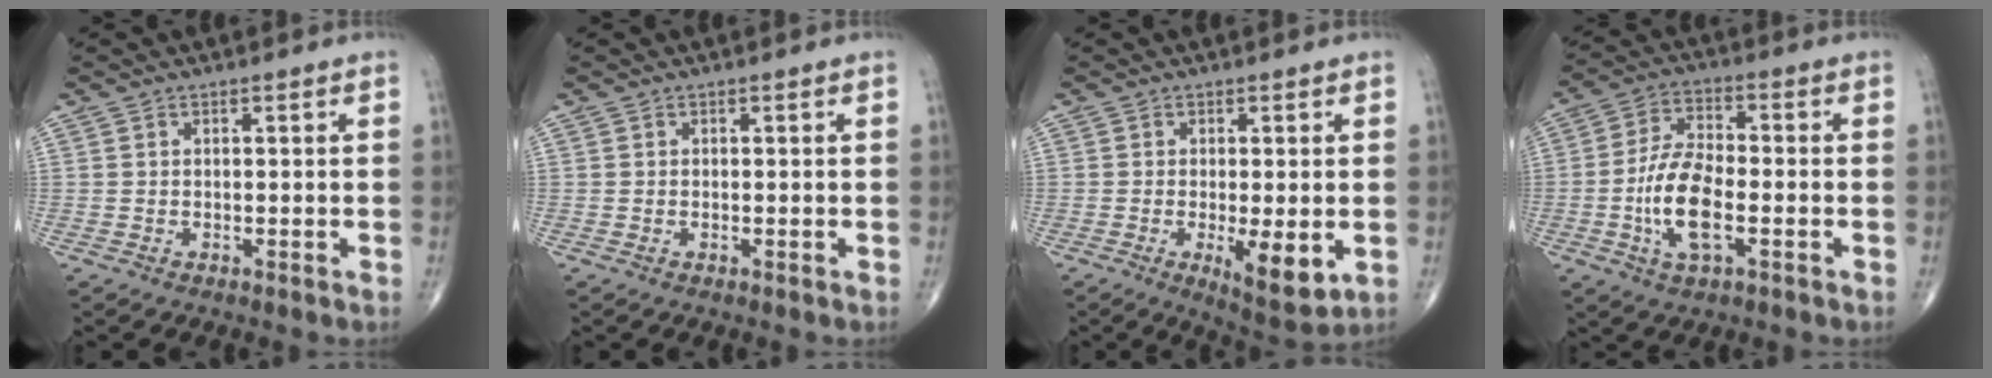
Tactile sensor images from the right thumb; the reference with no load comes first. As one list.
[{"total": 0.0}, {"total": 7.9, "force": [-1.8, 2.6, 7.3], "torque": [-0.111, -0.023, -0.024]}, {"total": 11.3, "force": [-2.8, 4.9, 9.8], "torque": [-0.193, 0.013, -0.057]}]